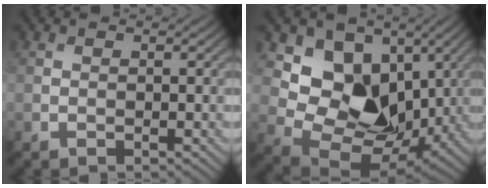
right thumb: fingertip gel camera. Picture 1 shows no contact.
{"total": 11.0, "force": [2.8, 8.3, 6.7], "torque": [-0.125, -0.017, 0.044]}